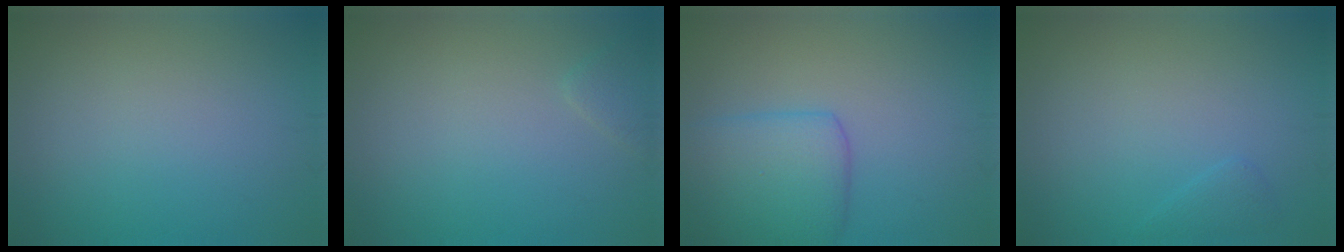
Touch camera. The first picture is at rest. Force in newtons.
{"total": 1.0, "press": 1.0, "slide": 0.0}
{"total": 4.9, "press": 4.9, "slide": 0.2}
{"total": 0.9, "press": 0.9, "slide": 0.1}